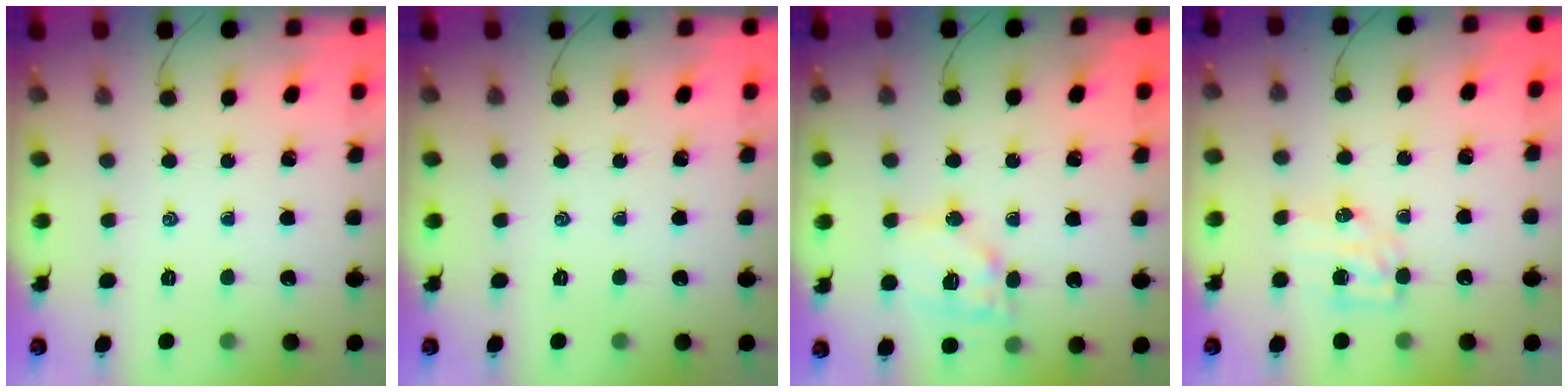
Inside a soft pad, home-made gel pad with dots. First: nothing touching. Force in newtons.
{"total": 0.0}
{"total": 12.0, "press": 11.8, "slide": 2.5}
{"total": 5.4, "press": 5.4, "slide": 0.4}